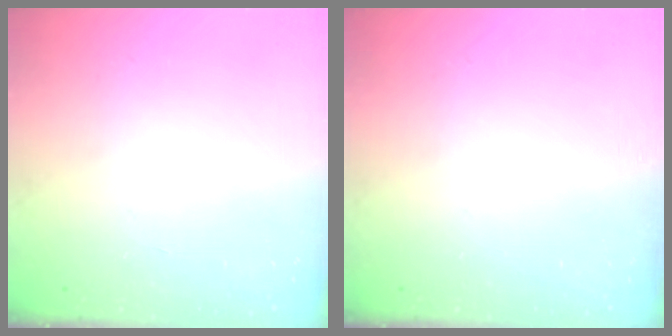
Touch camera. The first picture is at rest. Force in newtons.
{"total": 0.0}